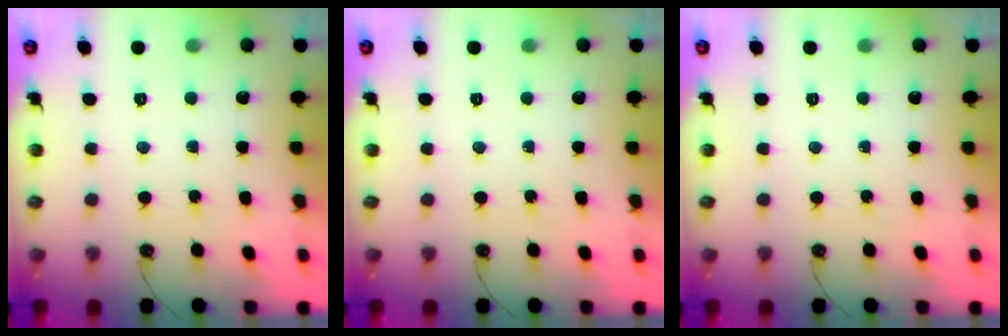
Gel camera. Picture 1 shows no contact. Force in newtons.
{"total": 0.0}
{"total": 0.0}